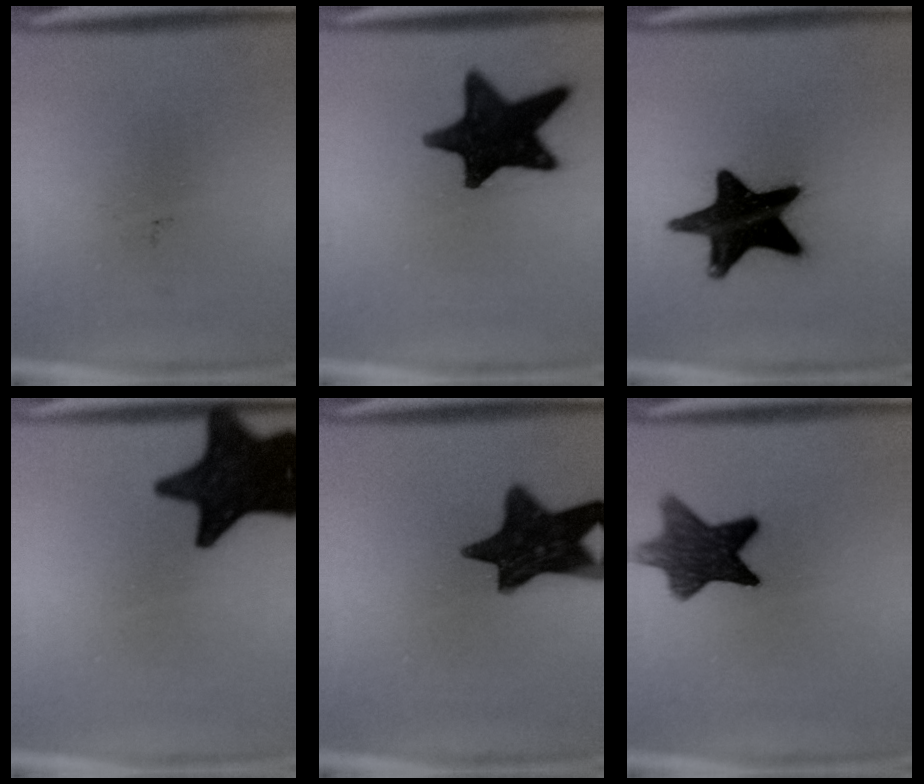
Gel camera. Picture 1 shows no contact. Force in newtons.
{"total": 16.2}
{"total": 18.5}
{"total": 18.5}
{"total": 15.3}
{"total": 10.3}